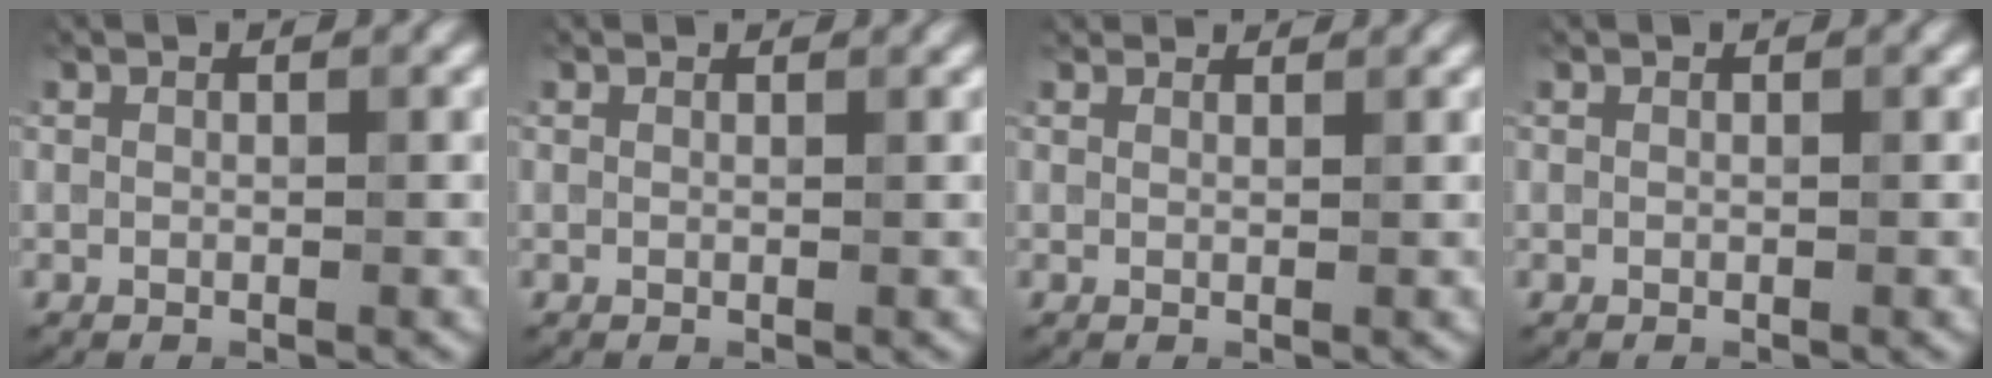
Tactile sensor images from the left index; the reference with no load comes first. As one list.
[{"total": 1.1, "force": [1.1, 0.1, 0.2], "torque": [-0.011, -0.004, 0.010]}, {"total": 3.1, "force": [2.9, 0.6, 0.9], "torque": [-0.022, -0.003, 0.040]}, {"total": 0.0}]